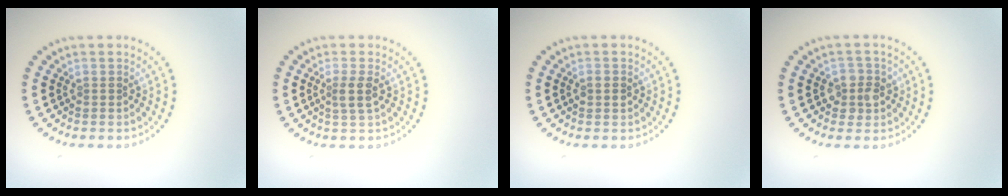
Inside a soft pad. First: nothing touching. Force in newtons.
{"total": 1.7, "press": 1.4, "slide": 0.9}
{"total": 1.4, "press": 1.4, "slide": 0.1}
{"total": 2.3, "press": 2.1, "slide": 0.8}